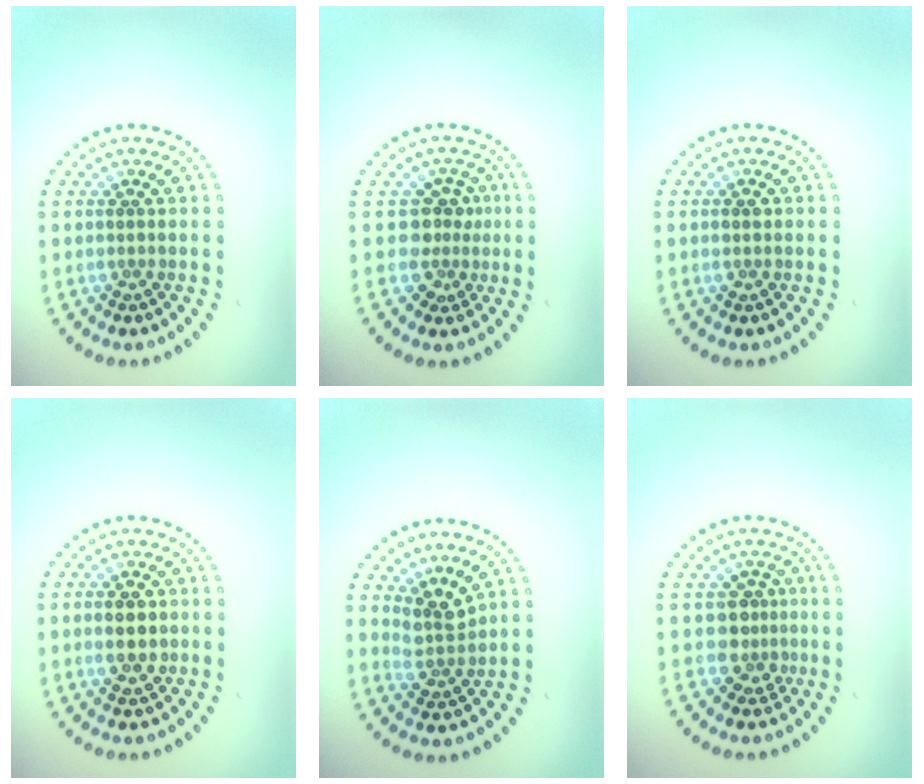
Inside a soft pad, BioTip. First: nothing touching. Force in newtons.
{"total": 2.6, "press": 2.0, "slide": 1.7}
{"total": 1.0, "press": 1.0, "slide": 0.1}
{"total": 2.5, "press": 2.5, "slide": 0.1}
{"total": 2.7, "press": 1.9, "slide": 1.8}
{"total": 2.5, "press": 1.8, "slide": 1.7}